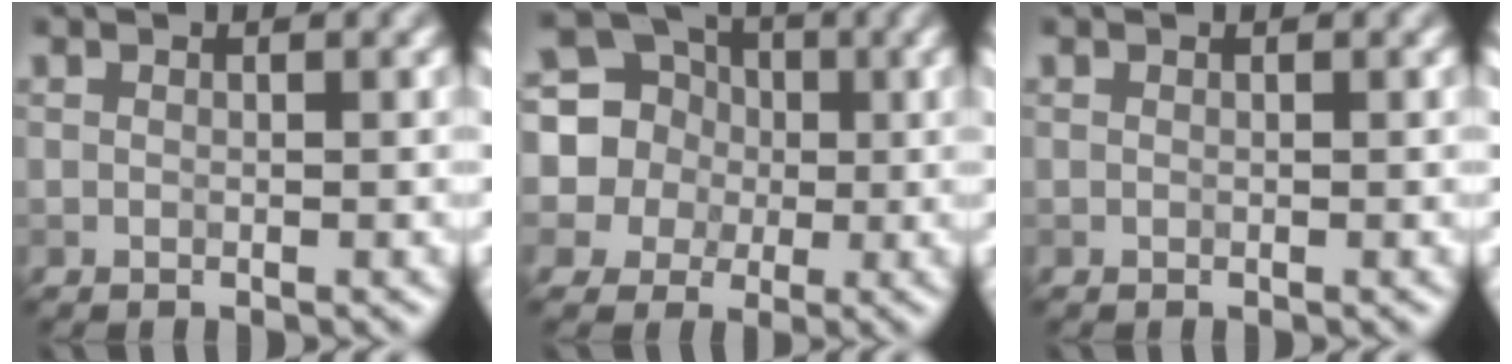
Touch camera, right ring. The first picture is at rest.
{"total": 13.3, "force": [2.3, 12.4, 4.2], "torque": [-0.129, 0.031, 0.015]}
{"total": 0.0}